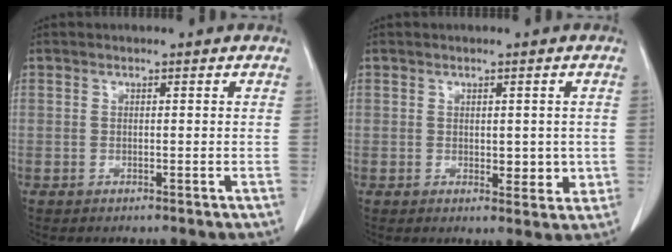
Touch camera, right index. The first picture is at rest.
{"total": 3.7, "force": [0.0, 2.0, 3.1], "torque": [-0.033, -0.007, 0.006]}